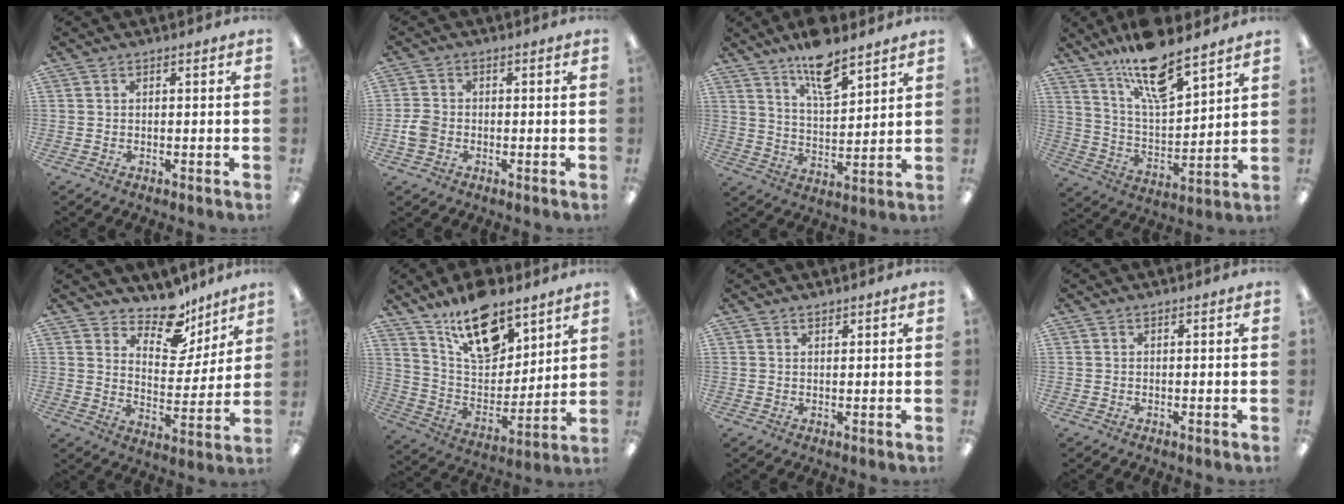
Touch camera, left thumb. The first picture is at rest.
{"total": 3.9, "force": [-1.2, 3.0, 2.1], "torque": [-0.041, 0.007, -0.022]}
{"total": 11.2, "force": [8.8, 3.8, 5.9], "torque": [-0.099, -0.046, 0.154]}
{"total": 15.9, "force": [12.3, 4.6, 9.0], "torque": [-0.160, -0.067, 0.209]}
{"total": 12.7, "force": [10.0, 6.3, 4.8], "torque": [-0.070, -0.072, 0.180]}
{"total": 18.5, "force": [12.7, 9.3, 9.8], "torque": [-0.161, -0.073, 0.224]}
{"total": 1.0, "force": [0.9, 0.2, 0.1], "torque": [-0.004, 0.000, 0.018]}
{"total": 0.0}